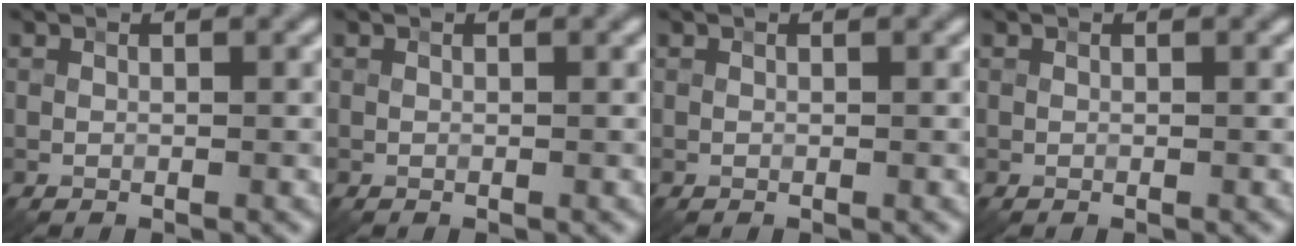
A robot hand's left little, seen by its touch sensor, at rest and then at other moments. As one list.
[{"total": 0.0}, {"total": 0.0}, {"total": 0.0}]